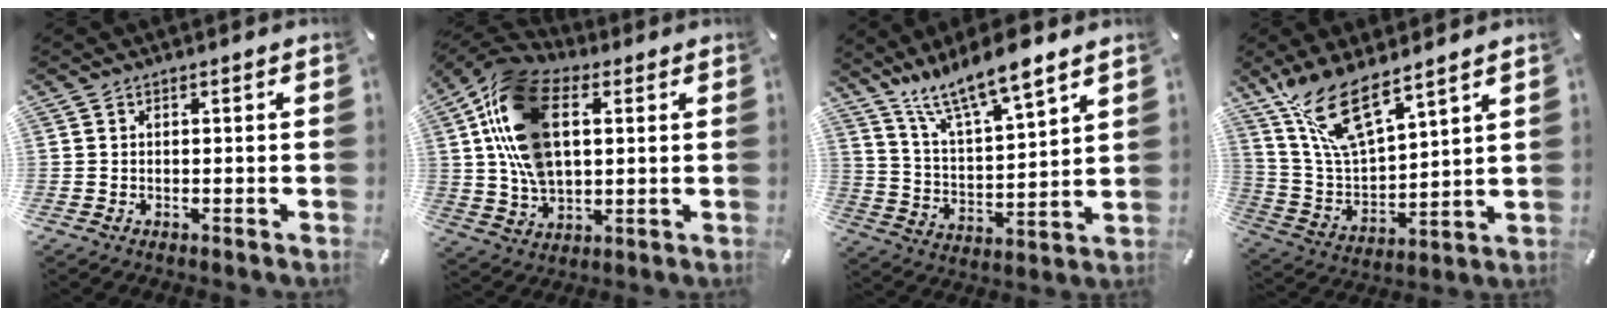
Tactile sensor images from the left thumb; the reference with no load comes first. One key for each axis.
{"total": 19.1, "fx": 4.6, "fy": 12.5, "fz": 13.7, "tx": -0.303, "ty": 0.003, "tz": 0.083}
{"total": 11.1, "fx": 10.3, "fy": 1.5, "fz": 4.0, "tx": -0.093, "ty": -0.078, "tz": 0.180}
{"total": 15.0, "fx": 11.2, "fy": 4.7, "fz": 8.9, "tx": -0.217, "ty": -0.062, "tz": 0.196}